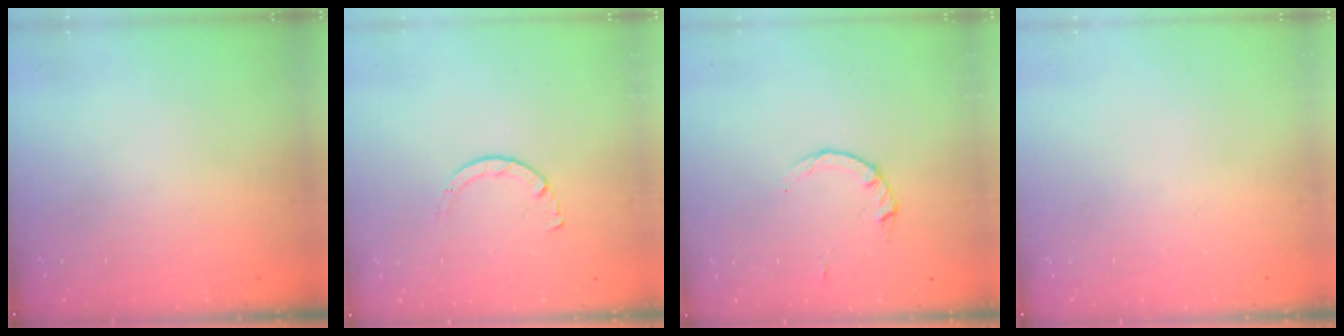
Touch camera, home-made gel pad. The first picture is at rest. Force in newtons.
{"total": 2.7, "press": 2.7, "slide": 0.3}
{"total": 2.2, "press": 2.1, "slide": 0.3}
{"total": 0.0}